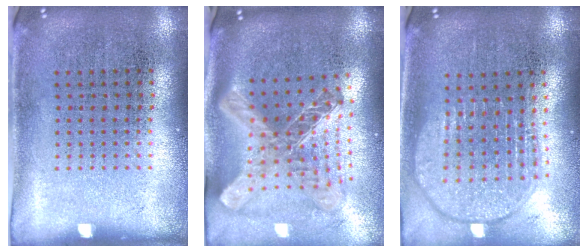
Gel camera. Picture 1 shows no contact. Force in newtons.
{"total": 2.8, "press": 2.0, "slide": 1.9}
{"total": 1.8, "press": 1.5, "slide": 1.0}